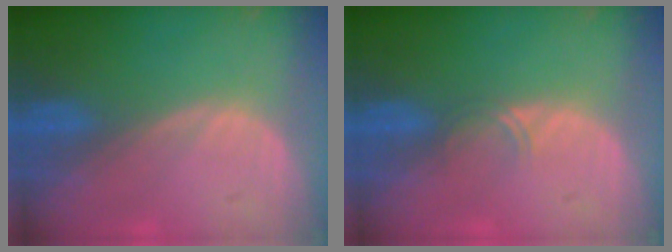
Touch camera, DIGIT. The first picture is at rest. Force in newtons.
{"total": 1.4, "press": 1.1, "slide": 0.9}